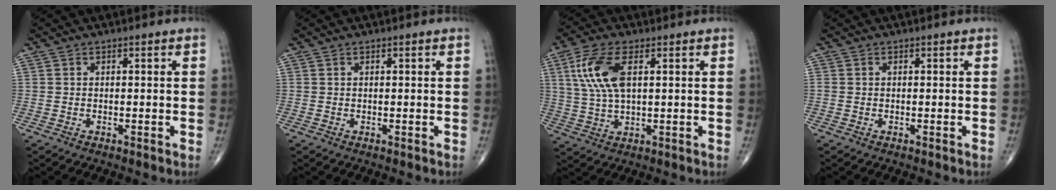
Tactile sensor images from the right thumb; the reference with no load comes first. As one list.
[{"total": 0.0}, {"total": 10.1, "force": [2.9, 4.6, 8.6], "torque": [-0.190, 0.001, 0.059]}, {"total": 0.0}]